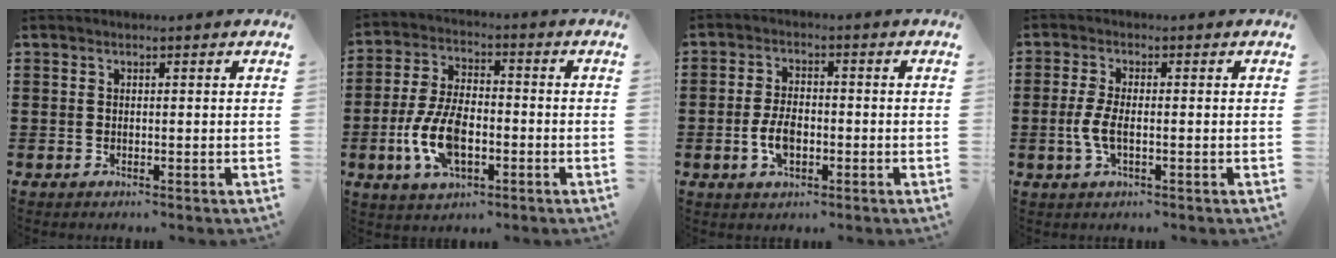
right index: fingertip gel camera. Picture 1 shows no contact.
{"total": 9.8, "force": [-2.8, 5.0, 7.9], "torque": [-0.186, -0.002, -0.056]}
{"total": 5.0, "force": [-1.4, 2.8, 3.9], "torque": [-0.091, 0.002, -0.030]}
{"total": 3.9, "force": [-0.8, 1.3, 3.6], "torque": [-0.083, -0.005, -0.020]}